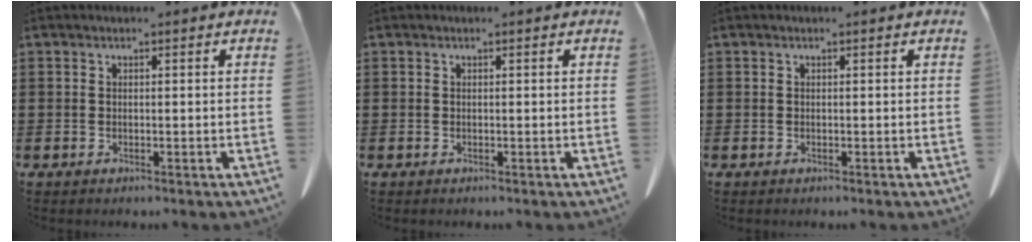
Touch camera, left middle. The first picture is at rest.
{"total": 0.0}
{"total": 0.0}